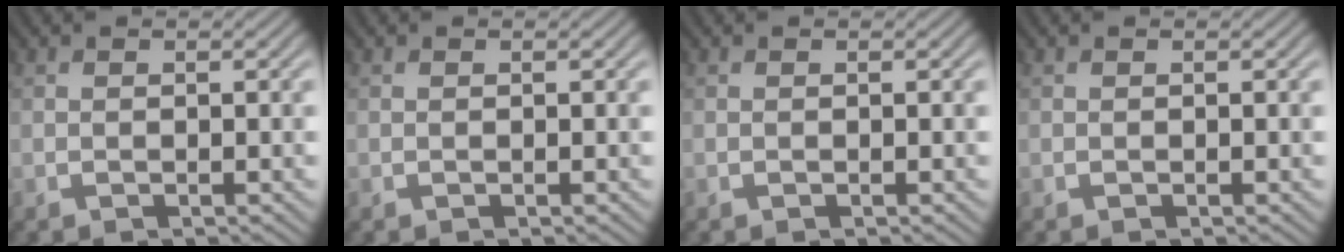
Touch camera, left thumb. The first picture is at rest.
{"total": 0.0}
{"total": 0.0}
{"total": 0.0}